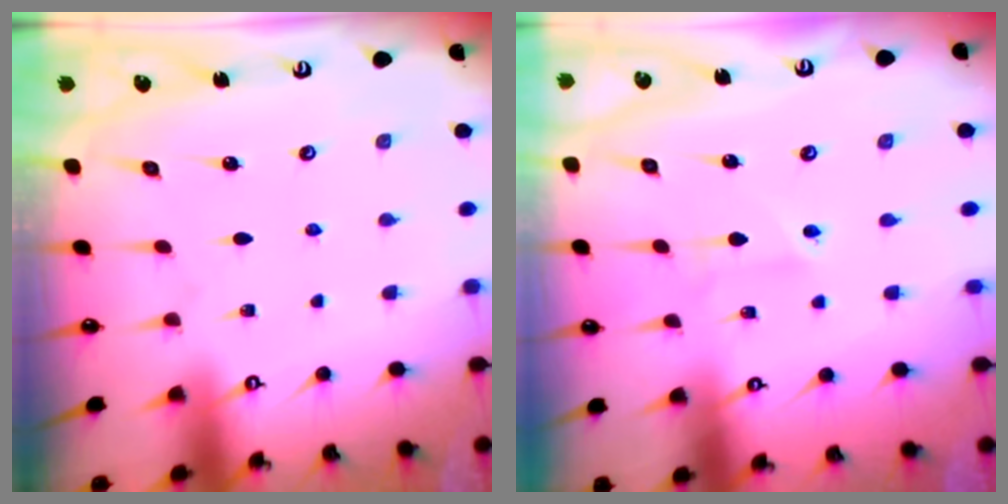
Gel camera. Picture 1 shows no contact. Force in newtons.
{"total": 2.0, "press": 1.9, "slide": 0.5}